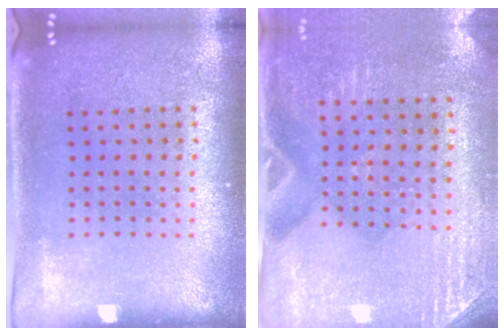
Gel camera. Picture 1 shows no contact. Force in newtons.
{"total": 2.8, "press": 2.5, "slide": 1.3}